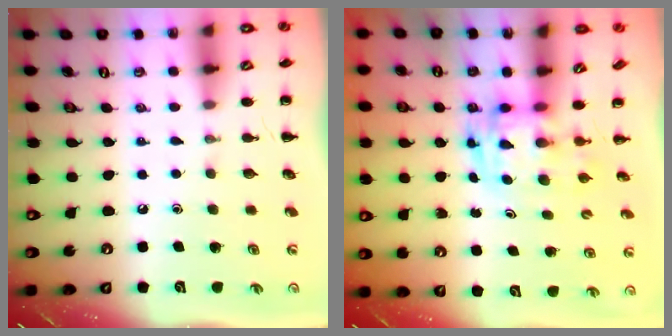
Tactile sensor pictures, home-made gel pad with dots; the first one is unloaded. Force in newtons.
{"total": 2.8, "press": 2.8, "slide": 0.5}